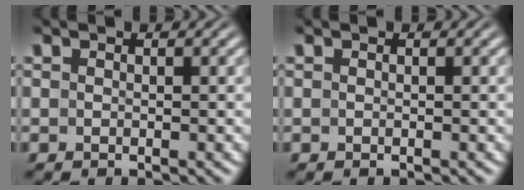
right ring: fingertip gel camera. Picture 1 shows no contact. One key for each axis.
{"total": 0.0}